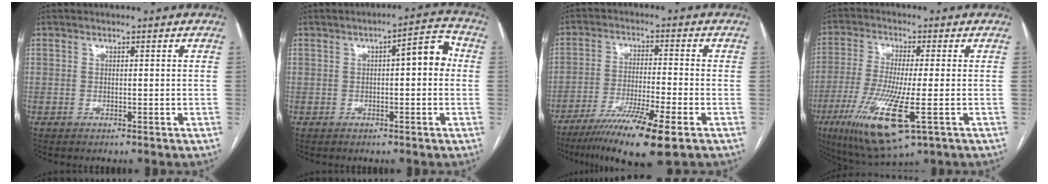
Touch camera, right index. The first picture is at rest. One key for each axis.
{"total": 5.9, "fx": 0.6, "fy": 1.5, "fz": 5.7, "tx": -0.075, "ty": 0.025, "tz": 0.004}
{"total": 12.3, "fx": -7.8, "fy": 0.0, "fz": 9.5, "tx": -0.171, "ty": -0.033, "tz": -0.133}
{"total": 14.0, "fx": -5.2, "fy": 2.1, "fz": 12.8, "tx": -0.263, "ty": -0.039, "tz": -0.087}